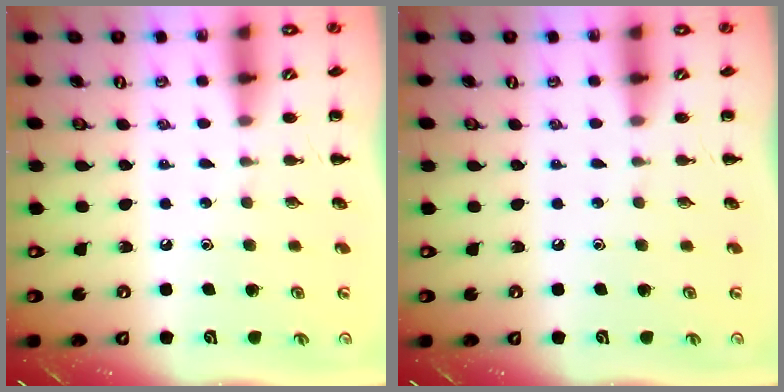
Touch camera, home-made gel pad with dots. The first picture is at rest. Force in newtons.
{"total": 0.0}